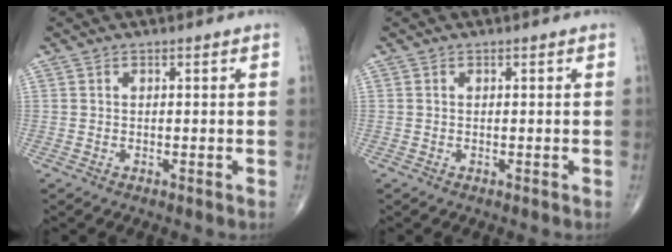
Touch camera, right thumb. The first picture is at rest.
{"total": 0.0}